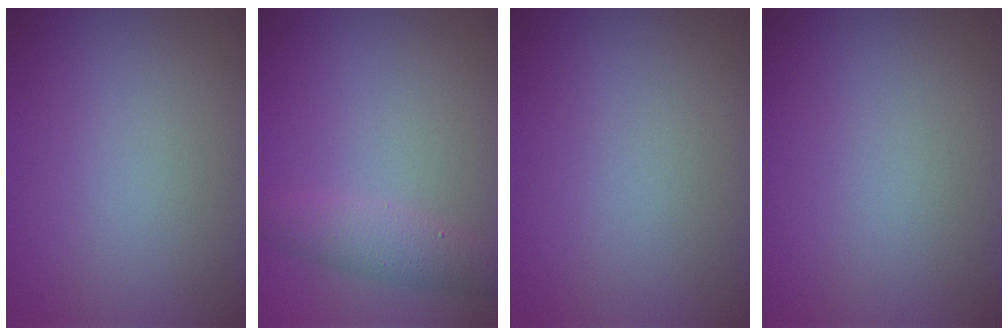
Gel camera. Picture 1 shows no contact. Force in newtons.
{"total": 2.7, "press": 2.7, "slide": 0.1}
{"total": 0.0}
{"total": 0.0}